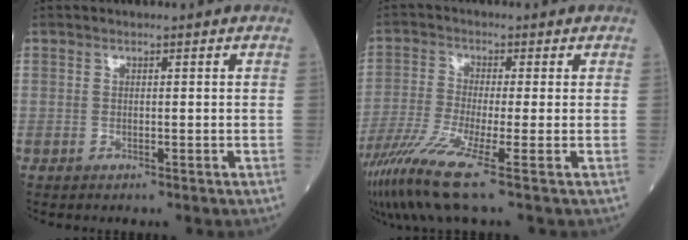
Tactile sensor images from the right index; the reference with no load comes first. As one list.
[{"total": 10.3, "force": [-5.9, -0.4, 8.4], "torque": [-0.172, -0.035, -0.112]}]